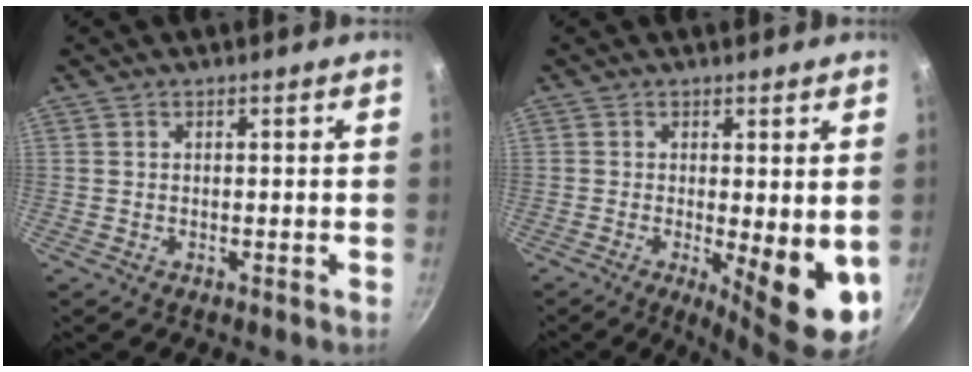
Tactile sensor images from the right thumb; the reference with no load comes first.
{"total": 10.0, "force": [-1.3, 2.9, 9.5], "torque": [-0.114, -0.012, -0.007]}